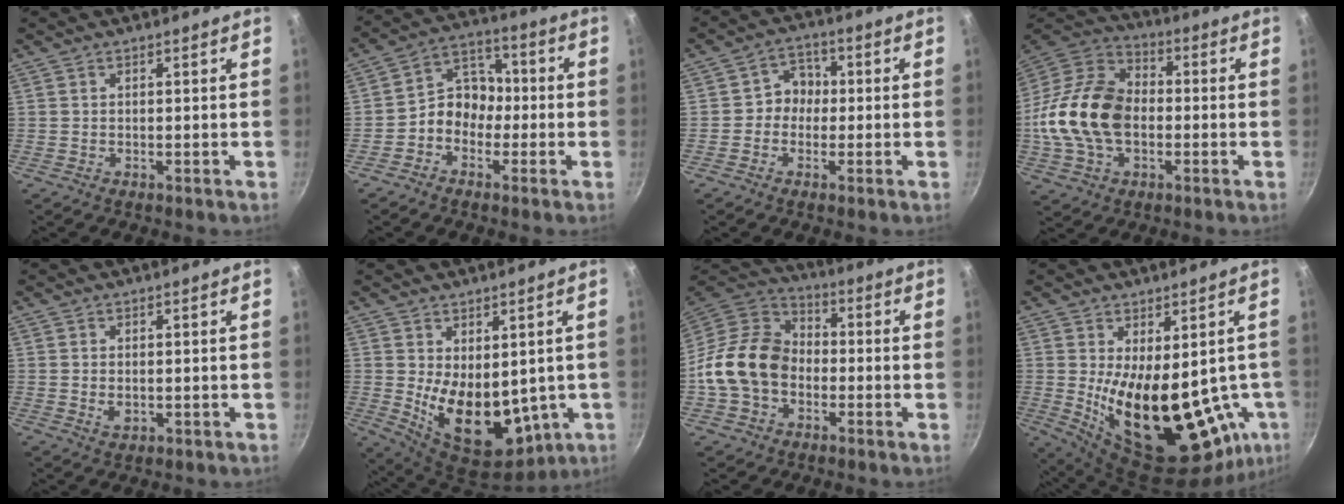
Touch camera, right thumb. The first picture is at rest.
{"total": 8.3, "force": [-2.0, 6.8, 4.3], "torque": [-0.028, 0.041, -0.054]}
{"total": 5.3, "force": [-0.4, 4.8, 2.2], "torque": [0.006, 0.017, -0.019]}
{"total": 19.5, "force": [-1.8, 13.2, 14.3], "torque": [-0.253, 0.036, -0.045]}
{"total": 2.4, "force": [-0.1, 1.6, 1.8], "torque": [-0.030, -0.003, 0.001]}
{"total": 16.0, "force": [-0.2, 9.9, 12.6], "torque": [-0.171, -0.041, 0.031]}
{"total": 15.4, "force": [-2.8, 11.8, 9.4], "torque": [-0.139, 0.040, -0.070]}
{"total": 23.4, "force": [-2.3, 11.8, 20.1], "torque": [-0.256, -0.038, 0.002]}